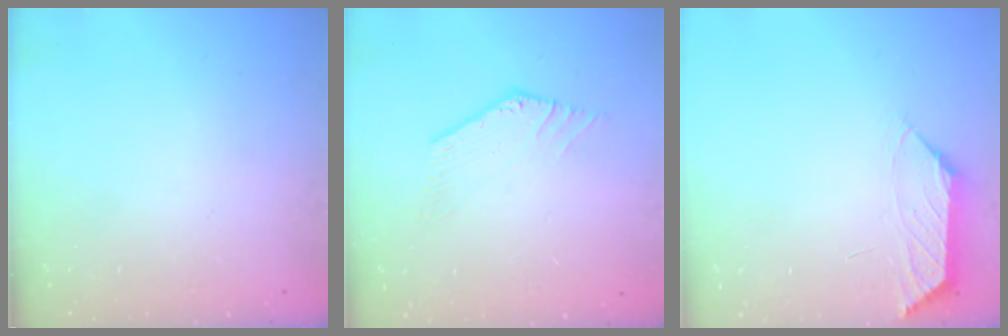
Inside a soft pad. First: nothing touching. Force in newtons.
{"total": 0.5, "press": 0.3, "slide": 0.4}
{"total": 1.3, "press": 1.3, "slide": 0.4}